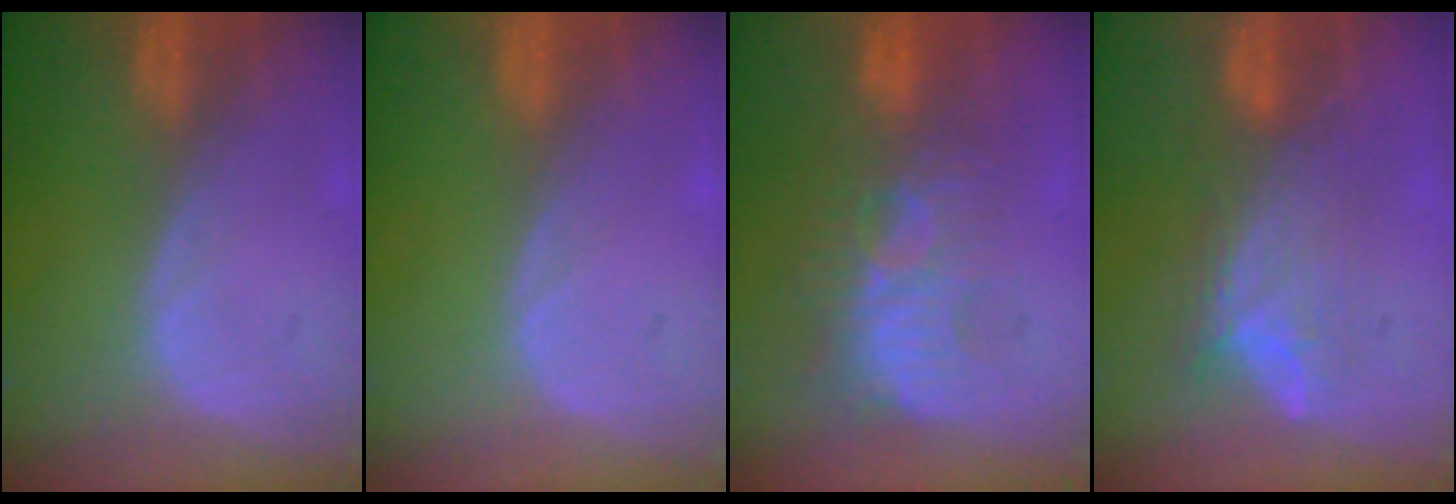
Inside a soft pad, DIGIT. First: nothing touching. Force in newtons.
{"total": 0.0}
{"total": 9.4, "press": 8.4, "slide": 4.1}
{"total": 7.0, "press": 6.4, "slide": 2.8}